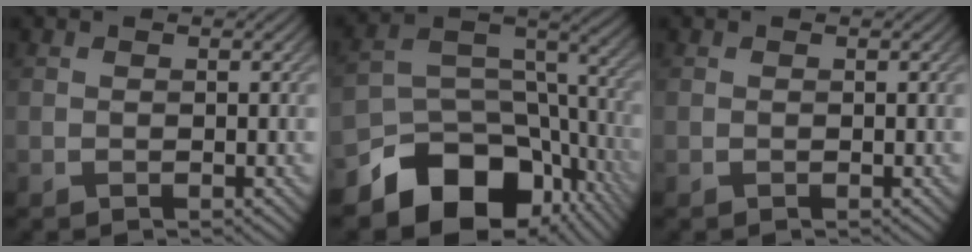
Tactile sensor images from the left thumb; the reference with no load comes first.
{"total": 14.0, "force": [-8.5, 8.7, 7.0], "torque": [-0.153, -0.027, -0.132]}
{"total": 0.0}